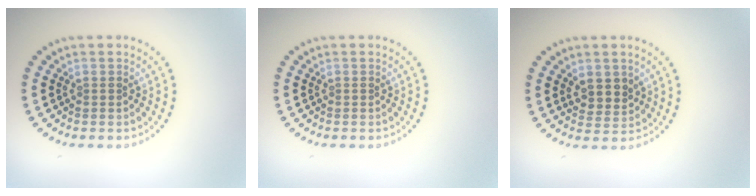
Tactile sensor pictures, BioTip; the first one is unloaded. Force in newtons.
{"total": 0.0}
{"total": 2.4, "press": 2.2, "slide": 1.0}